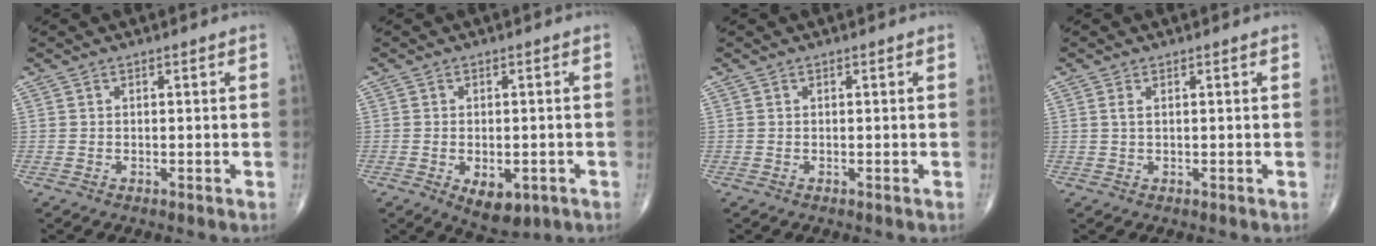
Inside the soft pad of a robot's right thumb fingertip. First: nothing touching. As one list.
[{"total": 6.5, "force": [-2.3, 3.6, 4.9], "torque": [-0.064, 0.002, -0.020]}, {"total": 0.0}, {"total": 1.2, "force": [0.4, 0.4, 1.0], "torque": [-0.026, 0.006, 0.011]}]